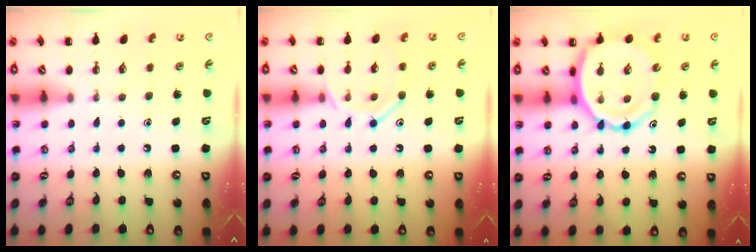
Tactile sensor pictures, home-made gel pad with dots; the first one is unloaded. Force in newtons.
{"total": 10.8, "press": 10.8, "slide": 0.9}
{"total": 12.1, "press": 11.7, "slide": 3.0}